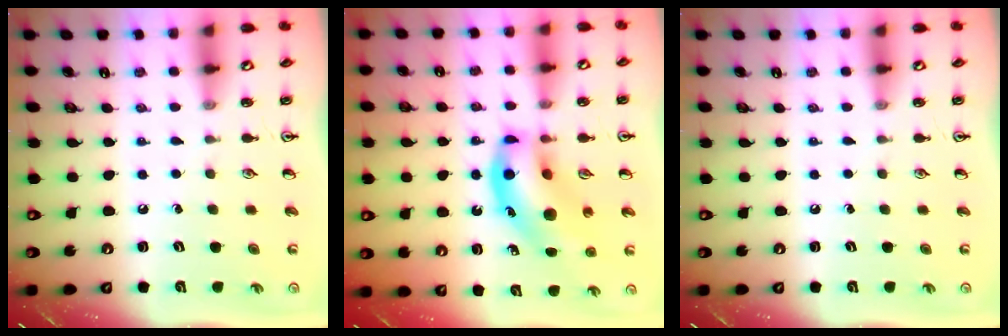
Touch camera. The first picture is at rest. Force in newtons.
{"total": 14.7, "press": 14.2, "slide": 4.0}
{"total": 0.0}